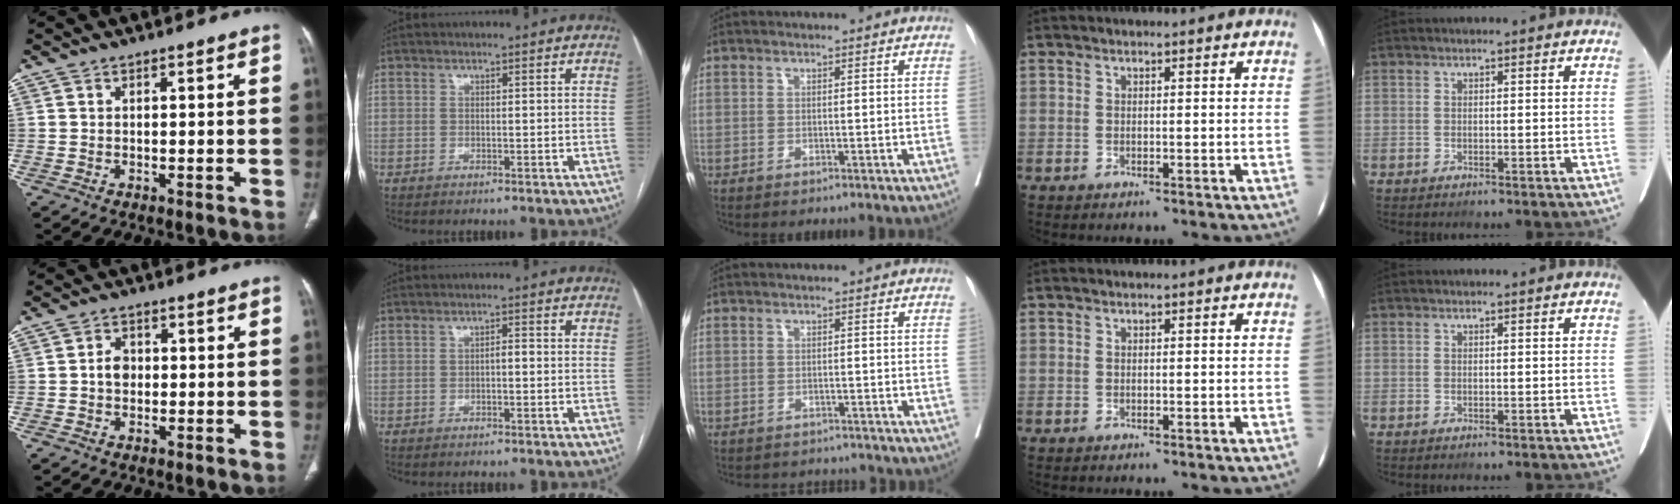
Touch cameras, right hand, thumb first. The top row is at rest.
{"thumb": {"total": 3.1, "force": [-0.1, 2.5, 1.8], "torque": [-0.021, 0.008, -0.007]}, "index": {"total": 1.3, "force": [-0.3, 0.4, 1.2], "torque": [-0.017, 0.004, -0.006]}, "middle": {"total": 4.9, "force": [-4.5, 1.8, -0.1], "torque": [0.007, 0.001, -0.055]}}